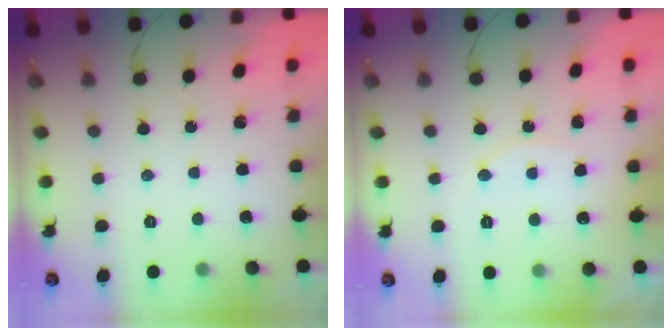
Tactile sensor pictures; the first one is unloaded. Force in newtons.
{"total": 4.2, "press": 4.2, "slide": 0.4}